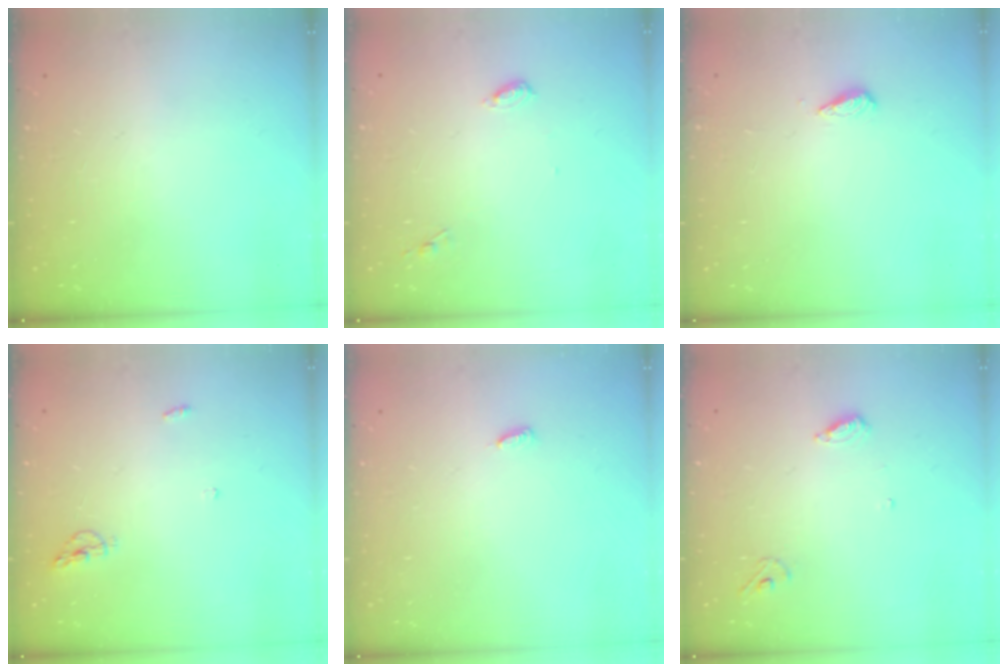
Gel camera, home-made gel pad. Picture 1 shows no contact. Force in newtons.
{"total": 4.6, "press": 4.6, "slide": 0.4}
{"total": 2.7, "press": 2.6, "slide": 0.4}
{"total": 4.6, "press": 4.5, "slide": 1.0}
{"total": 3.2, "press": 3.2, "slide": 0.5}
{"total": 5.9, "press": 5.9, "slide": 0.6}